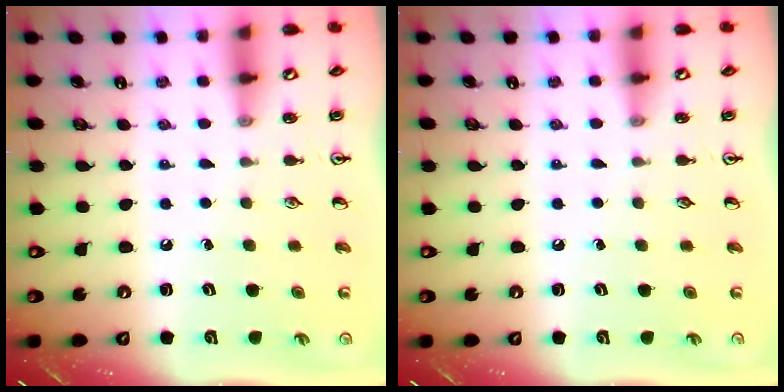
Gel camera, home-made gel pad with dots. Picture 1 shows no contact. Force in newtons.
{"total": 0.0}